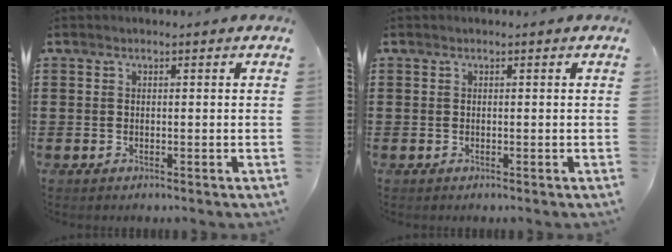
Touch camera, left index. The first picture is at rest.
{"total": 0.0}